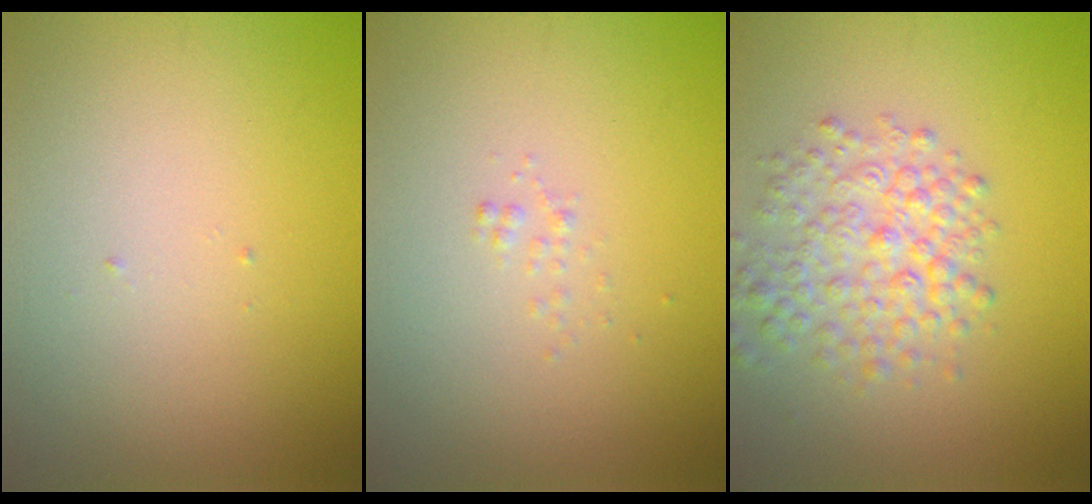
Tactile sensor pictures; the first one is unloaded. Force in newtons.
{"total": 0.5, "press": 0.5, "slide": 0.0}
{"total": 4.1, "press": 4.1, "slide": 0.2}